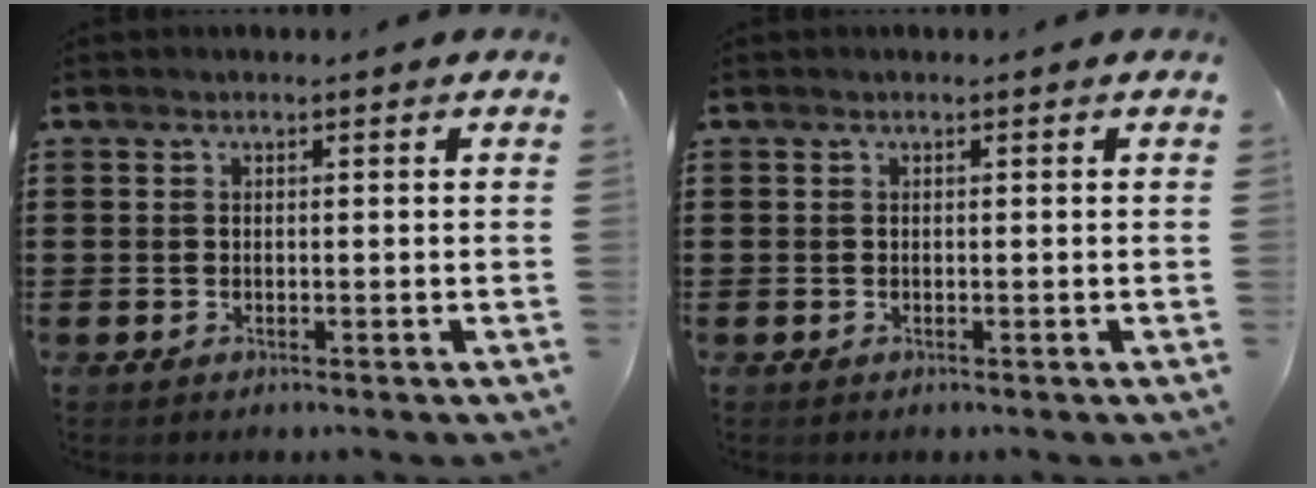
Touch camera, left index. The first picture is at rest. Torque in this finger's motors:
{"motor_torque": [0.00, 0.00, 0.00, 0.00]}